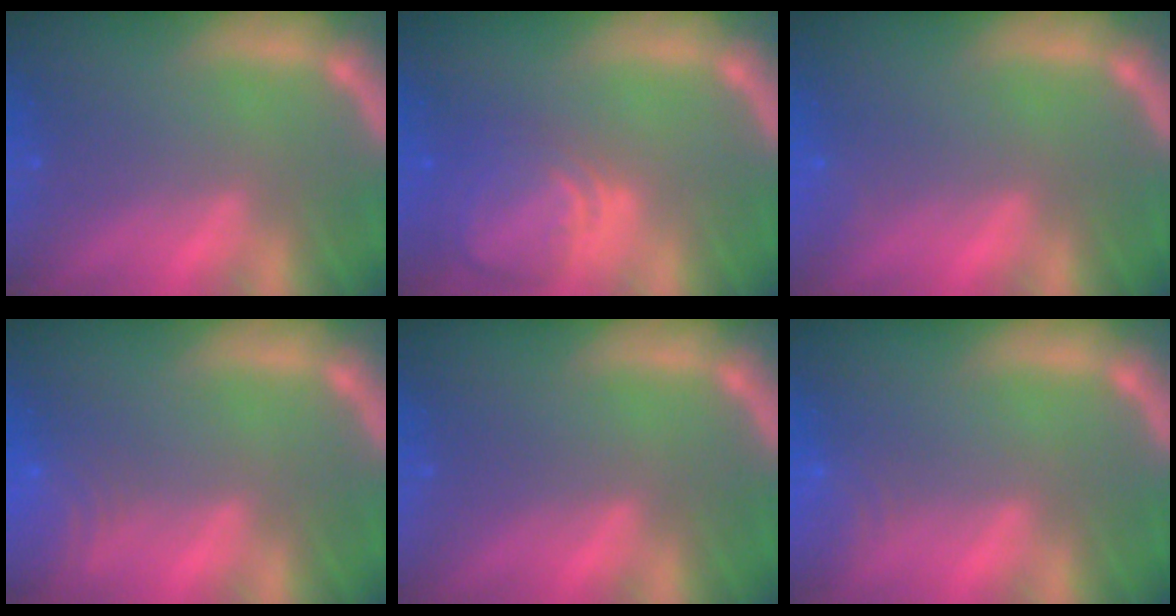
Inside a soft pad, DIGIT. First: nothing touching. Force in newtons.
{"total": 6.1}
{"total": 0.9}
{"total": 5.0}
{"total": 0.0}
{"total": 3.0}